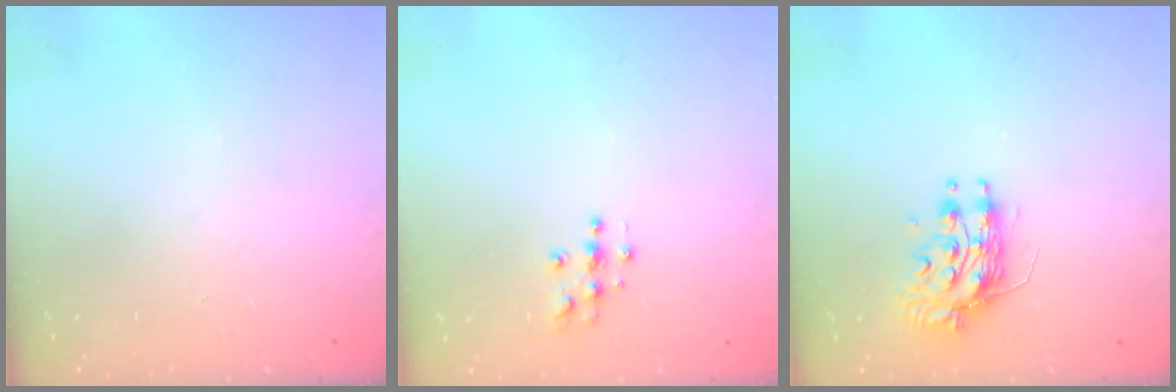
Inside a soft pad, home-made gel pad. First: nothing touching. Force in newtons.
{"total": 5.1, "press": 5.1, "slide": 0.3}
{"total": 9.2, "press": 9.2, "slide": 0.7}